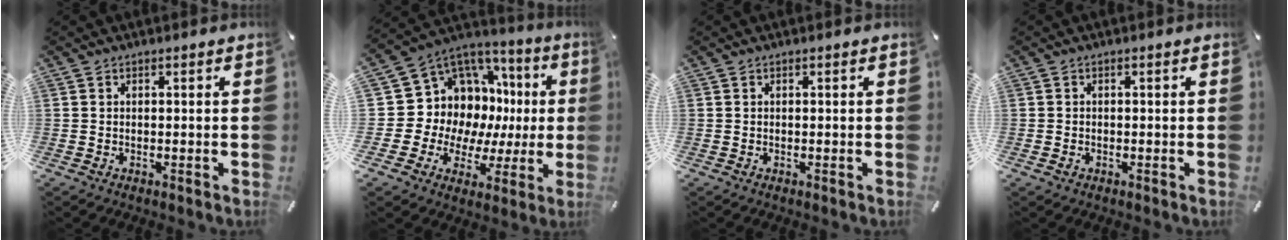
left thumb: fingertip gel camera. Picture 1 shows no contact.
{"total": 11.4, "force": [3.5, 10.5, 2.9], "torque": [-0.052, -0.072, 0.089]}
{"total": 0.0}
{"total": 0.8, "force": [-0.3, 0.7, 0.3], "torque": [-0.006, 0.003, -0.008]}